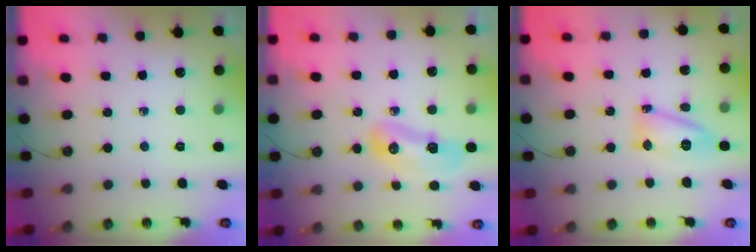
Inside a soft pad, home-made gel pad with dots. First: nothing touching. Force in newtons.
{"total": 9.9, "press": 9.8, "slide": 0.9}
{"total": 12.1, "press": 12.0, "slide": 1.3}